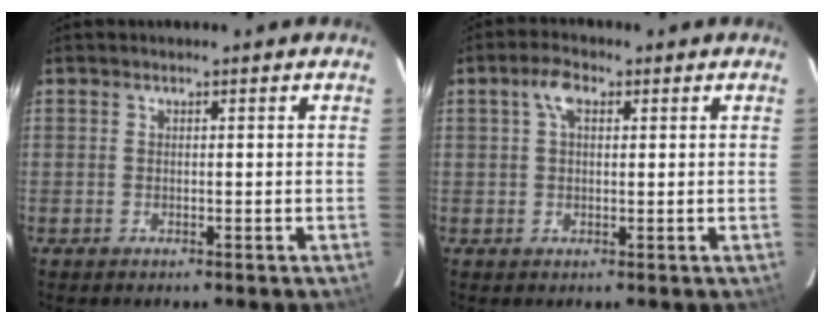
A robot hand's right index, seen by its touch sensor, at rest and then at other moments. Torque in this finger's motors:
{"motor_torque": [0.42, 0.11, 0.13, 0.06]}